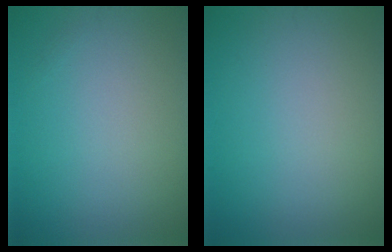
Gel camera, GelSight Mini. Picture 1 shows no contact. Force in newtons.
{"total": 0.0}